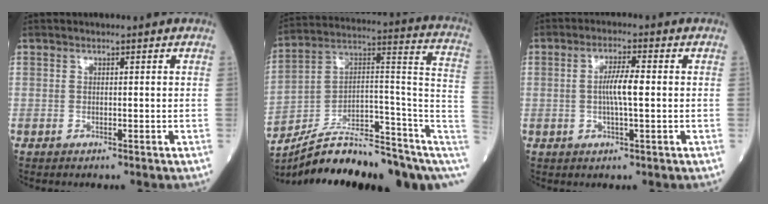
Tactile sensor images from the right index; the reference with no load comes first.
{"total": 20.1, "force": [-15.8, 4.2, 11.7], "torque": [-0.136, 0.054, -0.245]}
{"total": 4.7, "force": [0.0, 0.4, 4.7], "torque": [-0.089, 0.002, -0.002]}